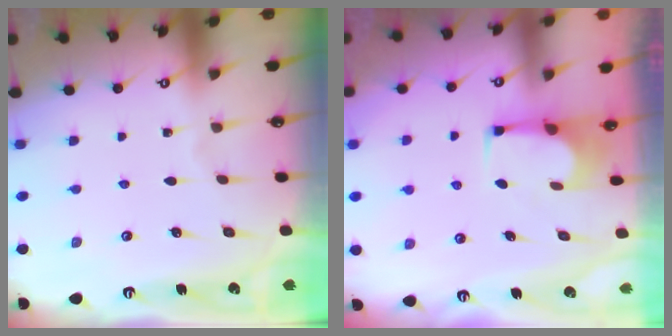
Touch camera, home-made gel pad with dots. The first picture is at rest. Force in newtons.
{"total": 5.6, "press": 5.6, "slide": 0.5}